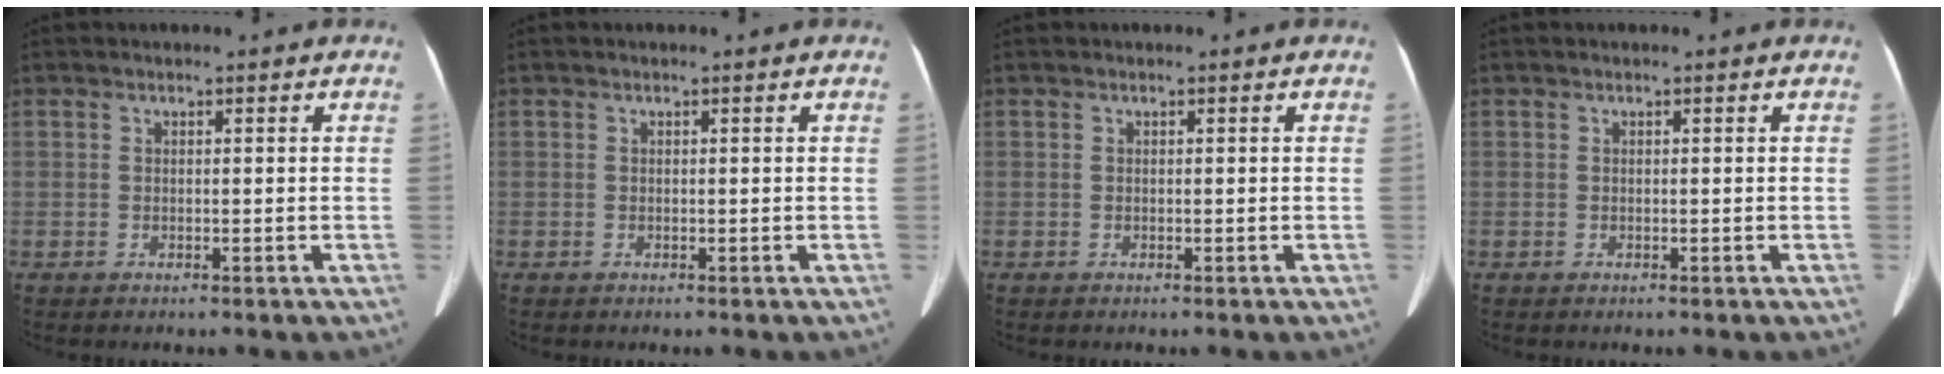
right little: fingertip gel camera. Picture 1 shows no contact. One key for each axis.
{"total": 0.0}
{"total": 0.0}
{"total": 0.0}